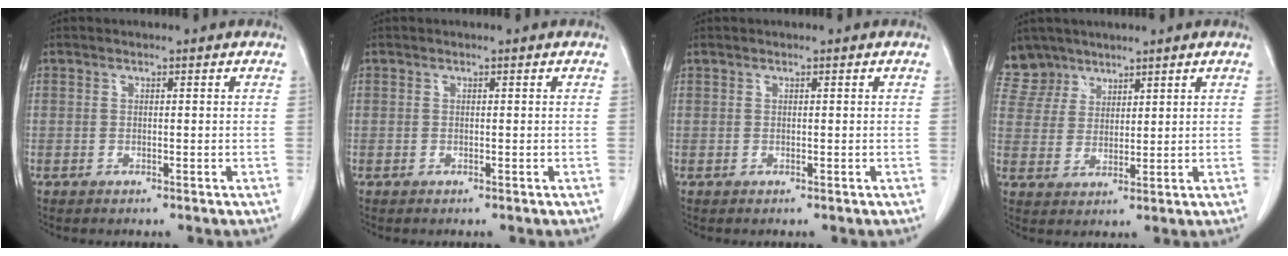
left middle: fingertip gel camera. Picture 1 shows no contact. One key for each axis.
{"total": 0.0}
{"total": 0.0}
{"total": 6.1, "fx": 5.0, "fy": 3.4, "fz": -0.5, "tx": 0.014, "ty": 0.003, "tz": 0.102}